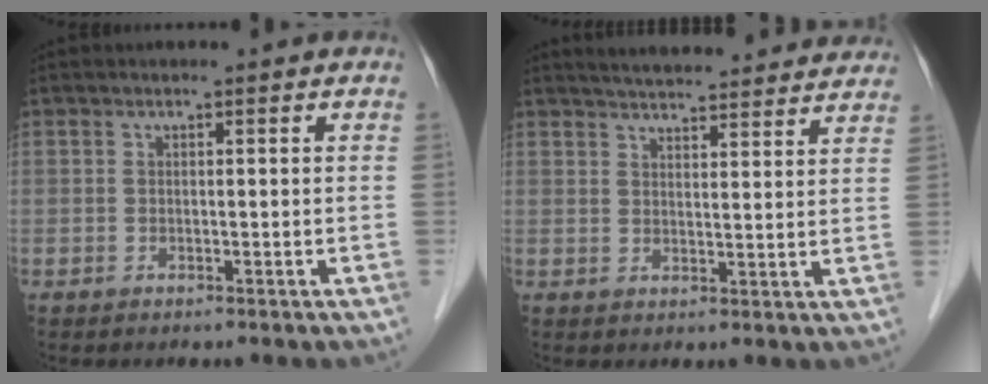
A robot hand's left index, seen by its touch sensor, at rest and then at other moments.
{"total": 17.3, "force": [16.1, 2.6, 5.7], "torque": [-0.073, 0.018, 0.201]}